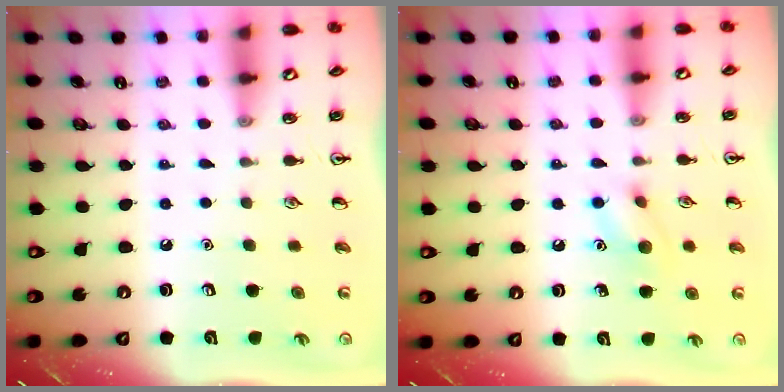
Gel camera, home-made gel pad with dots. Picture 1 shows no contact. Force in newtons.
{"total": 8.1, "press": 8.0, "slide": 1.2}